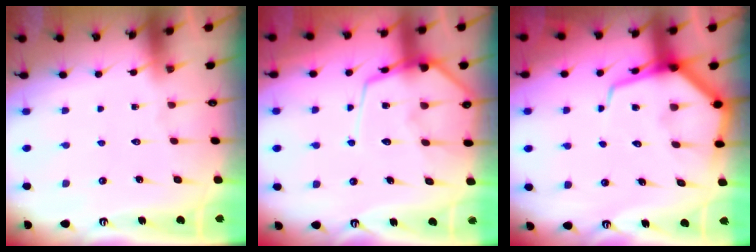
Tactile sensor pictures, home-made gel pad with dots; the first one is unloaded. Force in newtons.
{"total": 11.5, "press": 11.5, "slide": 0.9}
{"total": 8.8, "press": 8.8, "slide": 1.0}